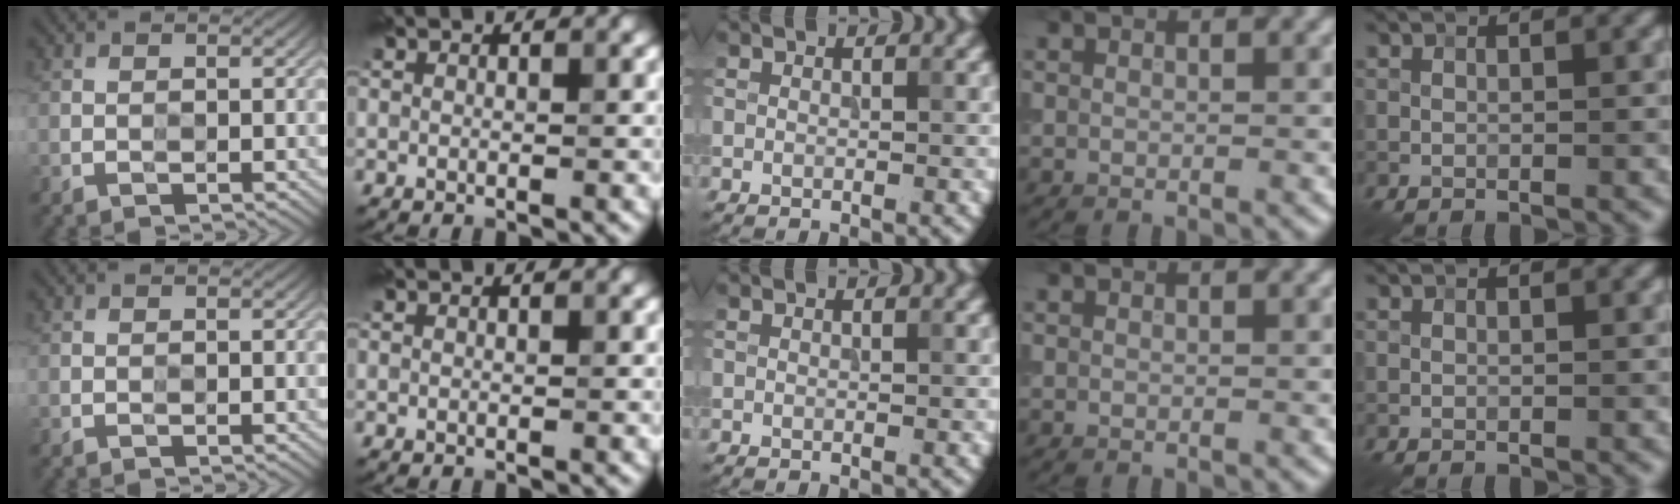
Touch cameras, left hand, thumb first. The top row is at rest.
{}